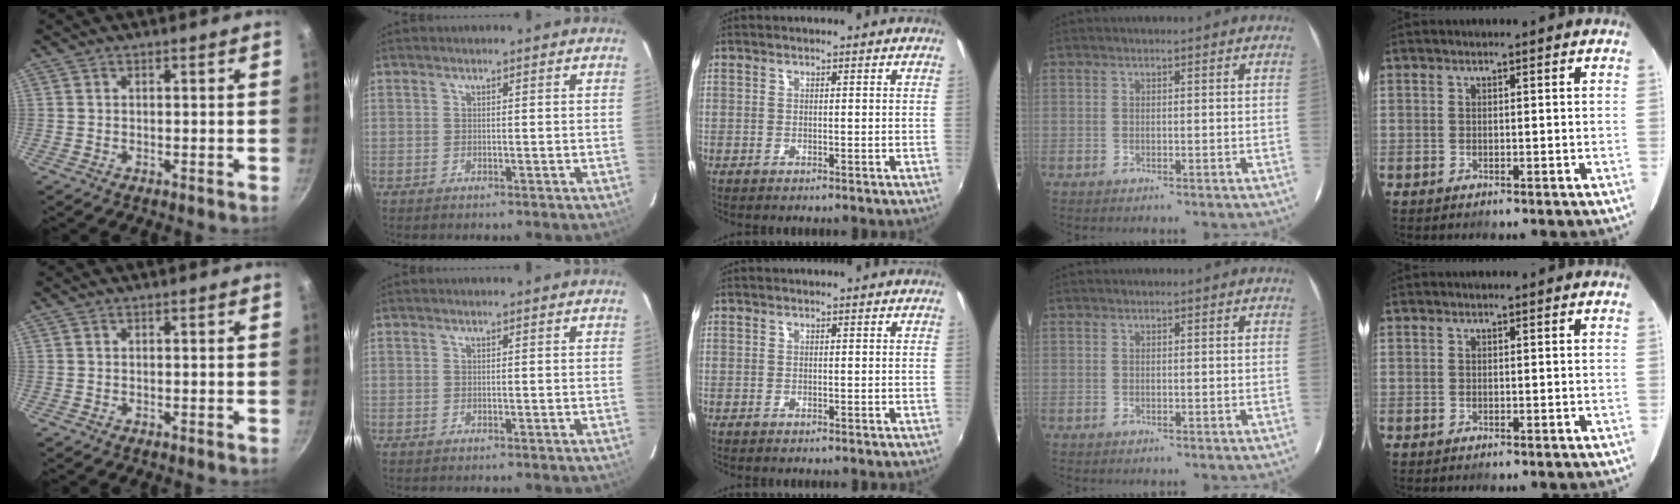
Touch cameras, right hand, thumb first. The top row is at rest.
{}